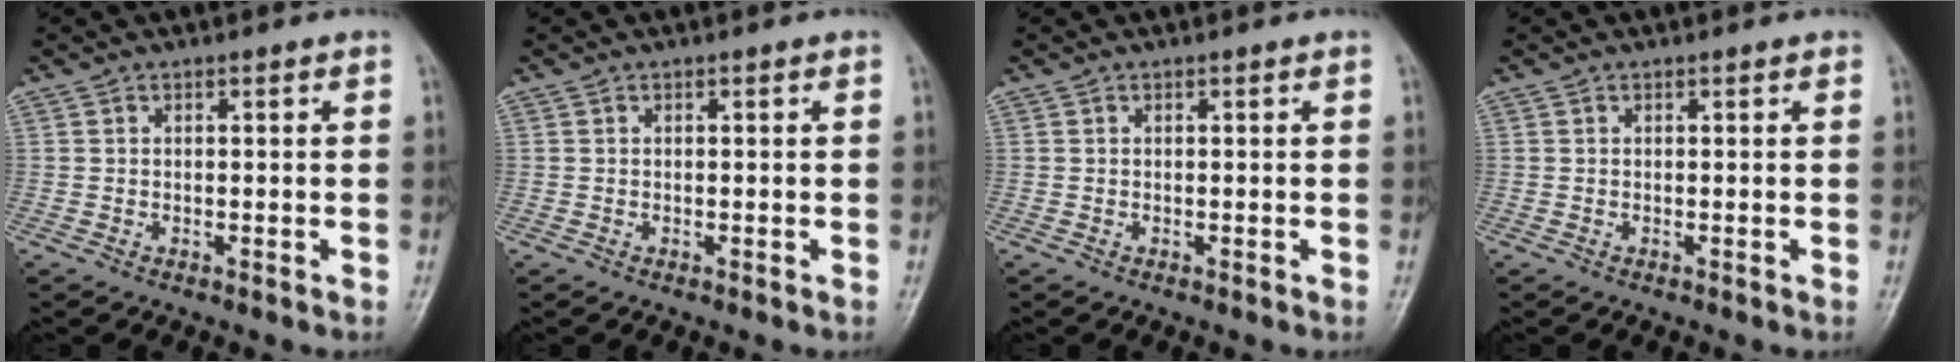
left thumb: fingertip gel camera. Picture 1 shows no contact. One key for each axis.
{"total": 0.0}
{"total": 0.0}
{"total": 0.0}